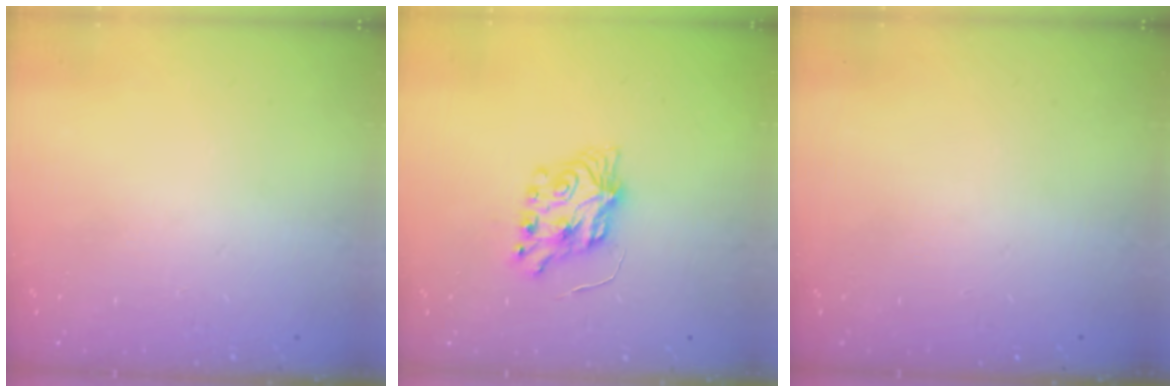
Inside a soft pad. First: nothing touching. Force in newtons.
{"total": 7.3, "press": 7.3, "slide": 0.3}
{"total": 0.0}